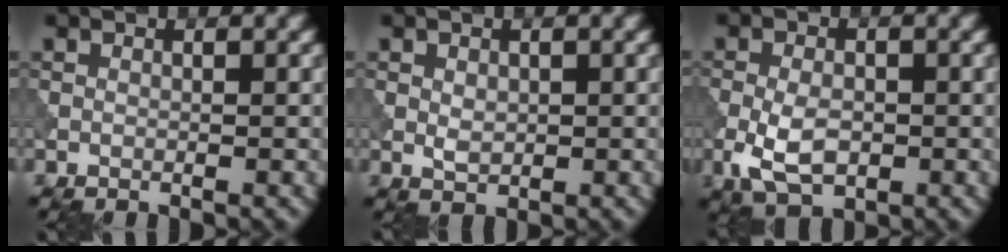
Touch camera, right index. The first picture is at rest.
{"total": 1.6, "force": [0.1, 1.1, 1.2], "torque": [-0.022, -0.001, 0.004]}
{"total": 5.1, "force": [-1.6, 2.9, 3.8], "torque": [-0.080, -0.002, -0.035]}